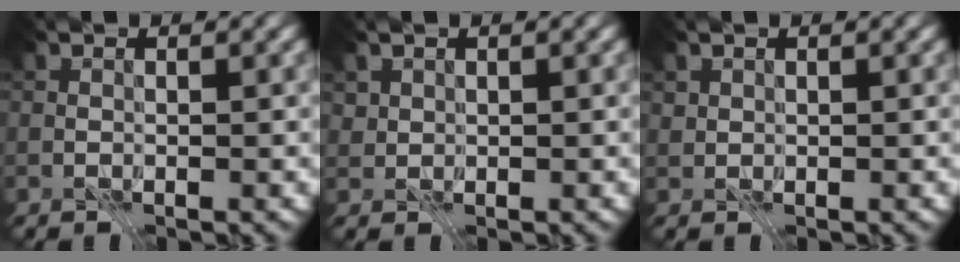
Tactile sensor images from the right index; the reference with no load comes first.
{"total": 1.2, "force": [0.8, 0.8, 0.2], "torque": [-0.005, -0.003, 0.020]}
{"total": 0.8, "force": [0.6, 0.5, 0.1], "torque": [-0.001, -0.001, 0.012]}